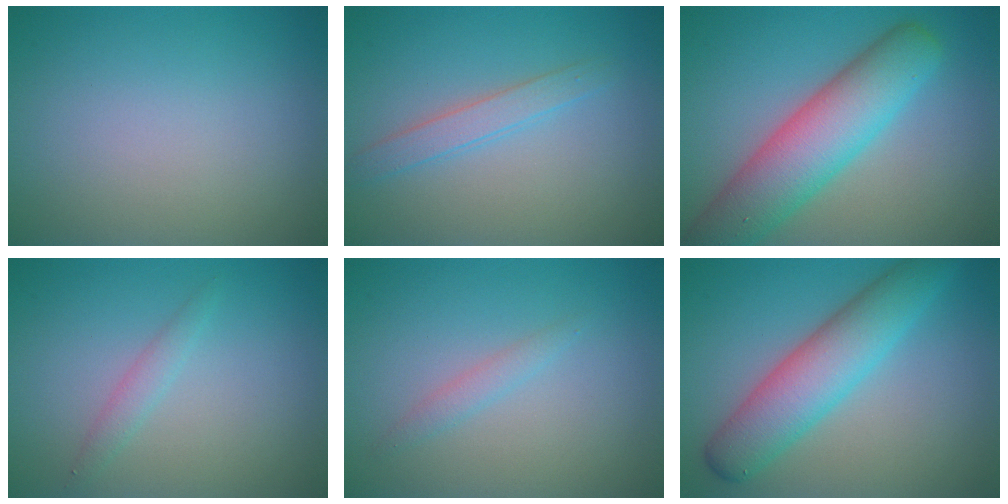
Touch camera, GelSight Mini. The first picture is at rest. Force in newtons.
{"total": 2.0, "press": 2.0, "slide": 0.2}
{"total": 8.2, "press": 8.2, "slide": 0.6}
{"total": 1.2, "press": 1.2, "slide": 0.1}
{"total": 1.2, "press": 1.2, "slide": 0.1}
{"total": 6.4, "press": 6.4, "slide": 0.2}